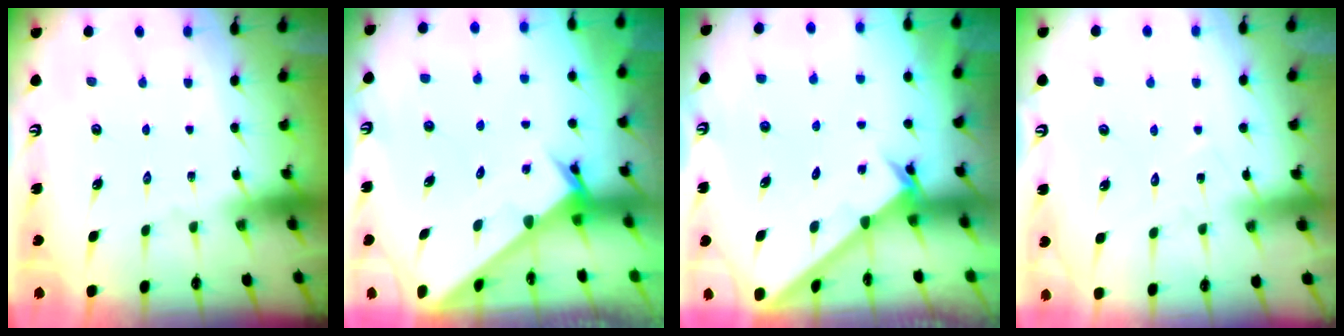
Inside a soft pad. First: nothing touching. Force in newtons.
{"total": 2.9, "press": 2.9, "slide": 0.1}
{"total": 1.9, "press": 1.9, "slide": 0.2}
{"total": 4.4, "press": 4.4, "slide": 0.5}